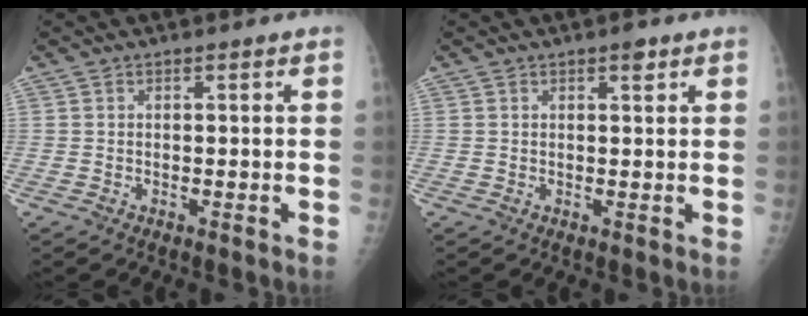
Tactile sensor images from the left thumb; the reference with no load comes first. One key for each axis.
{"total": 1.7, "fx": 1.0, "fy": 0.6, "fz": 1.1, "tx": -0.010, "ty": -0.003, "tz": 0.013}